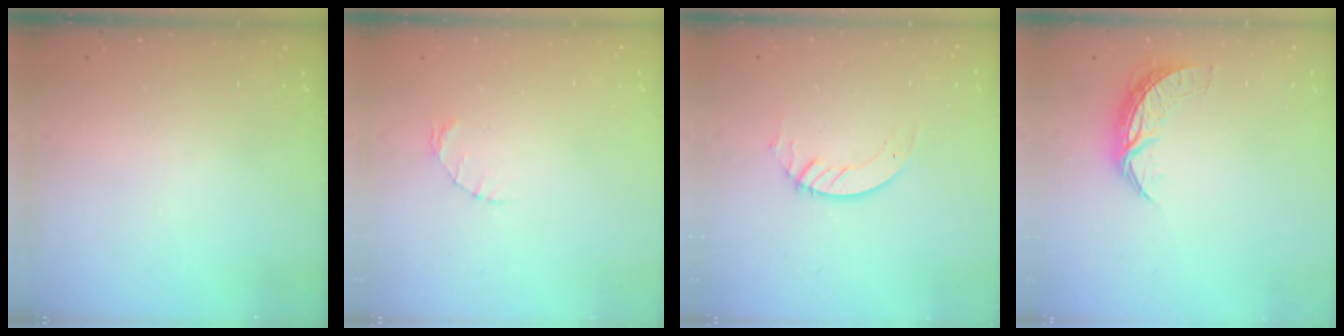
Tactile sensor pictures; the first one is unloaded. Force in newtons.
{"total": 2.0, "press": 2.0, "slide": 0.4}
{"total": 2.7, "press": 2.7, "slide": 0.2}
{"total": 7.7, "press": 7.7, "slide": 0.5}